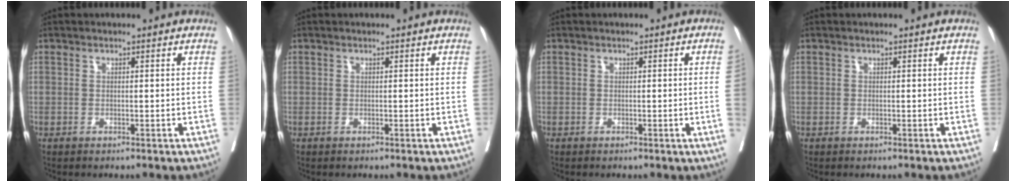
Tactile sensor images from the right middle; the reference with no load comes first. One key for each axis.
{"total": 0.0}
{"total": 2.5, "fx": -0.3, "fy": -0.8, "fz": 2.4, "tx": -0.038, "ty": -0.001, "tz": 0.001}
{"total": 0.0}